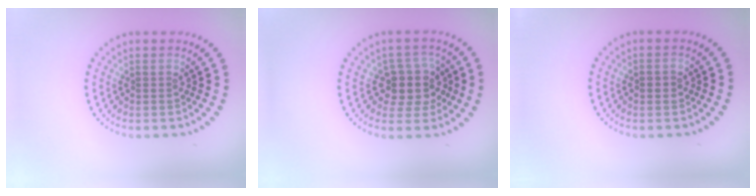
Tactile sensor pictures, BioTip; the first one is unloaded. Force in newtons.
{"total": 3.4, "press": 3.0, "slide": 1.6}
{"total": 1.2, "press": 1.2, "slide": 0.2}